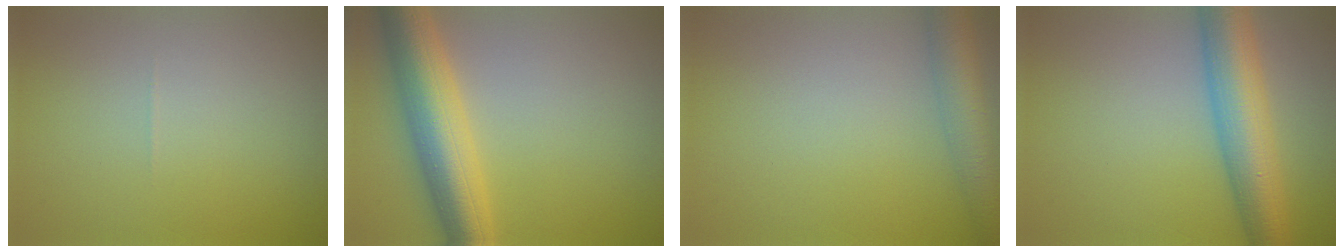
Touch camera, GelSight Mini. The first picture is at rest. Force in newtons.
{"total": 8.0, "press": 7.9, "slide": 0.2}
{"total": 4.2, "press": 4.2, "slide": 0.2}
{"total": 7.8, "press": 7.8, "slide": 0.2}